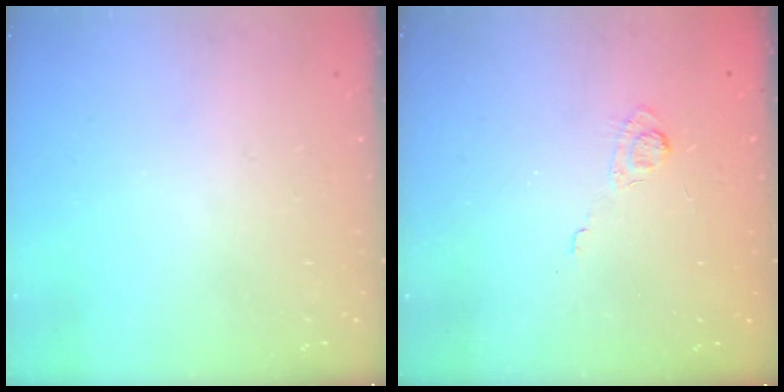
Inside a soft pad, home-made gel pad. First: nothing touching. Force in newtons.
{"total": 2.8, "press": 2.4, "slide": 1.4}